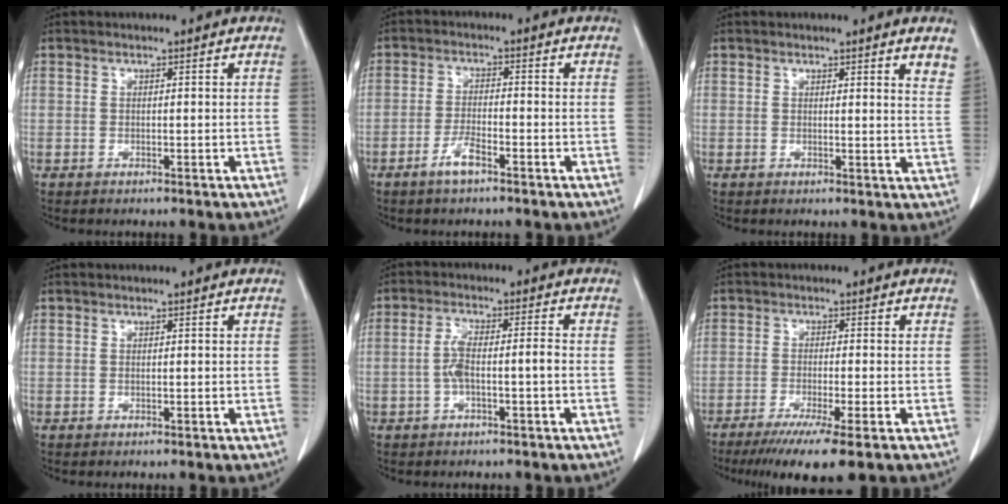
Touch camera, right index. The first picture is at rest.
{"total": 3.6, "force": [-2.4, 0.7, 2.6], "torque": [-0.053, -0.001, -0.048]}
{"total": 4.3, "force": [3.3, 0.3, 2.7], "torque": [-0.030, -0.016, 0.025]}
{"total": 0.0}
{"total": 4.8, "force": [-1.1, 0.7, 4.6], "torque": [-0.096, 0.017, -0.016]}
{"total": 8.6, "force": [-5.6, 0.0, 6.5], "torque": [-0.101, -0.022, -0.085]}